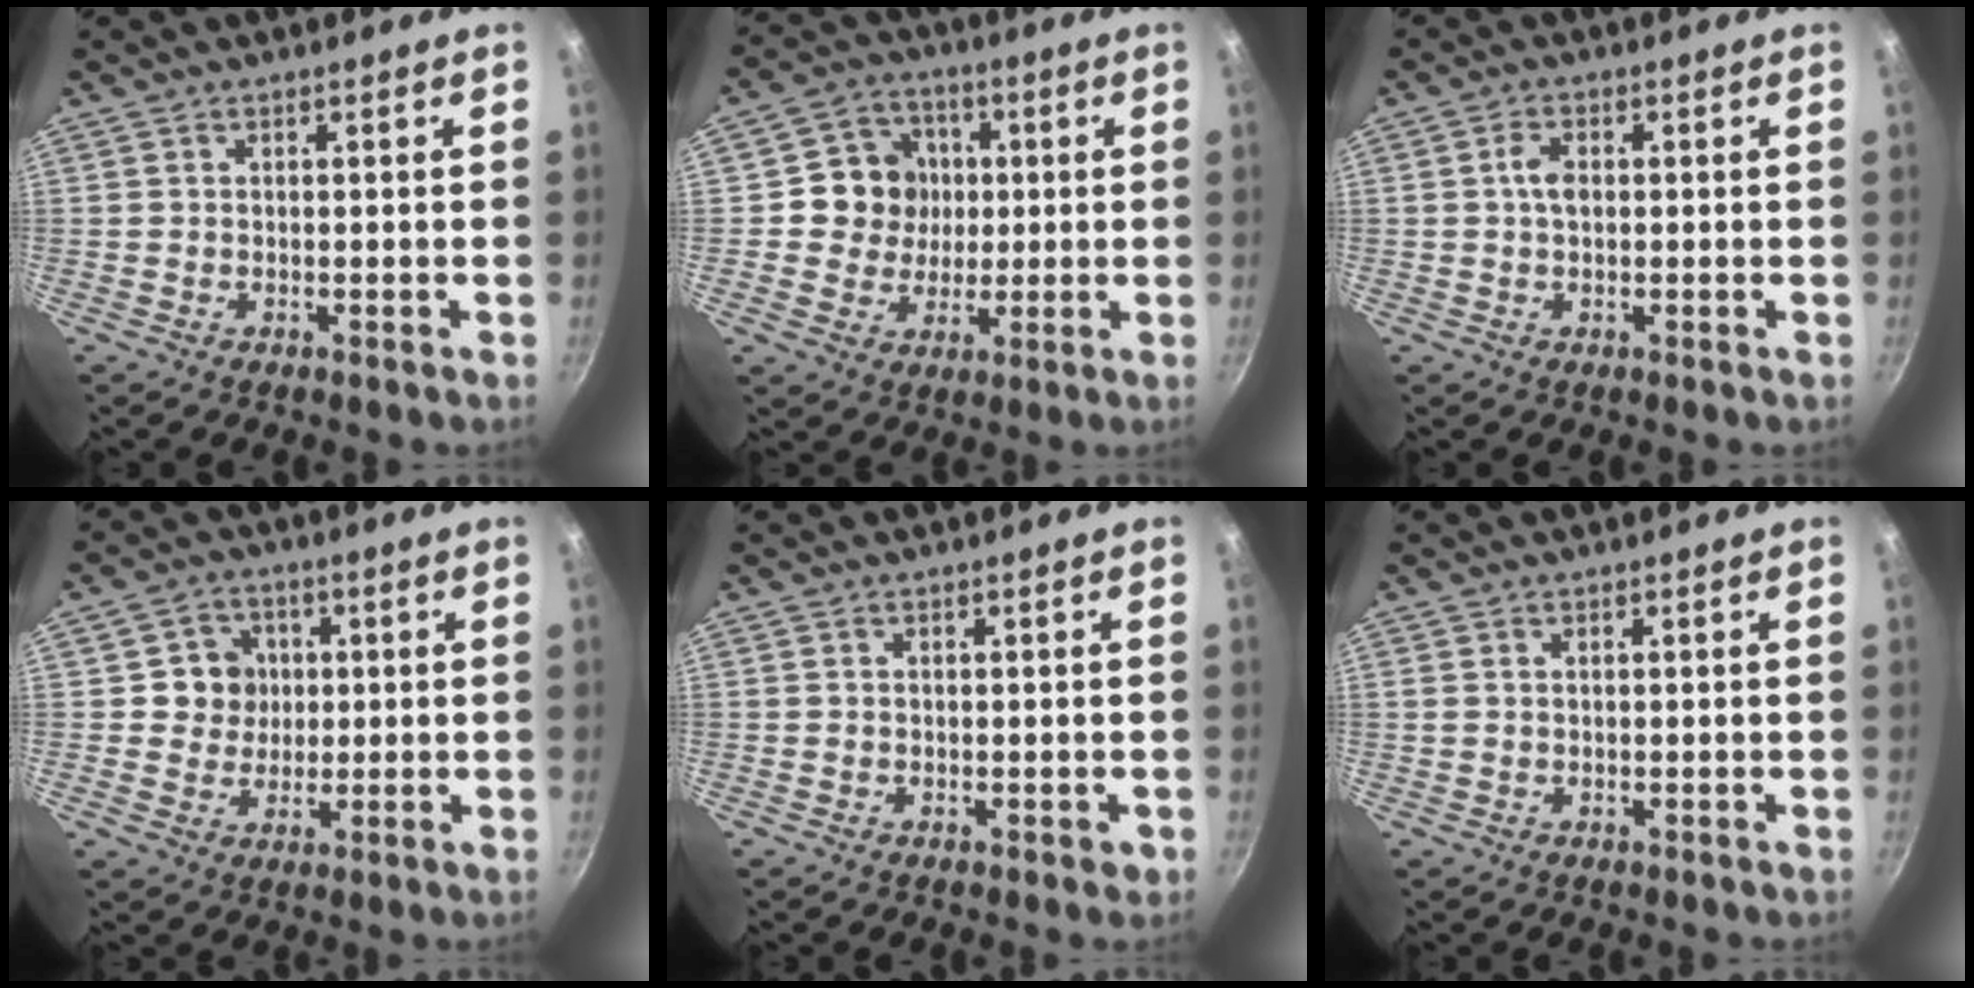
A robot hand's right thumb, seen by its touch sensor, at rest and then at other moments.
{"total": 10.1, "force": [1.0, 9.4, 3.3], "torque": [-0.013, 0.007, 0.007]}
{"total": 3.0, "force": [0.2, 1.9, 2.3], "torque": [-0.038, 0.007, 0.001]}
{"total": 7.5, "force": [0.9, 7.0, 2.4], "torque": [0.000, 0.003, 0.007]}
{"total": 1.2, "force": [-0.2, 0.8, 0.9], "torque": [-0.008, 0.002, -0.002]}
{"total": 0.6, "force": [0.3, 0.4, 0.4], "torque": [-0.009, 0.001, 0.005]}